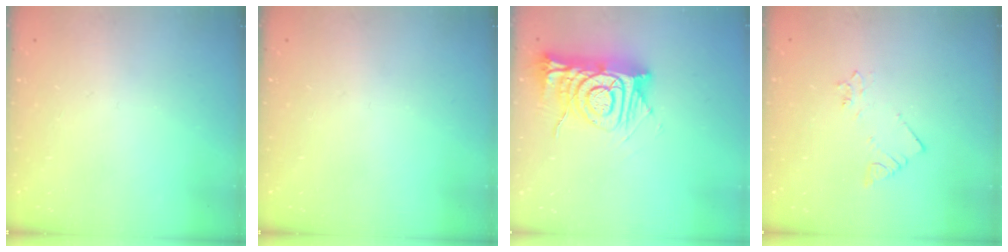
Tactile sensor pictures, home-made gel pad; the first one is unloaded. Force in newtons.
{"total": 0.0}
{"total": 13.6, "press": 13.5, "slide": 1.3}
{"total": 2.7, "press": 2.7, "slide": 0.3}